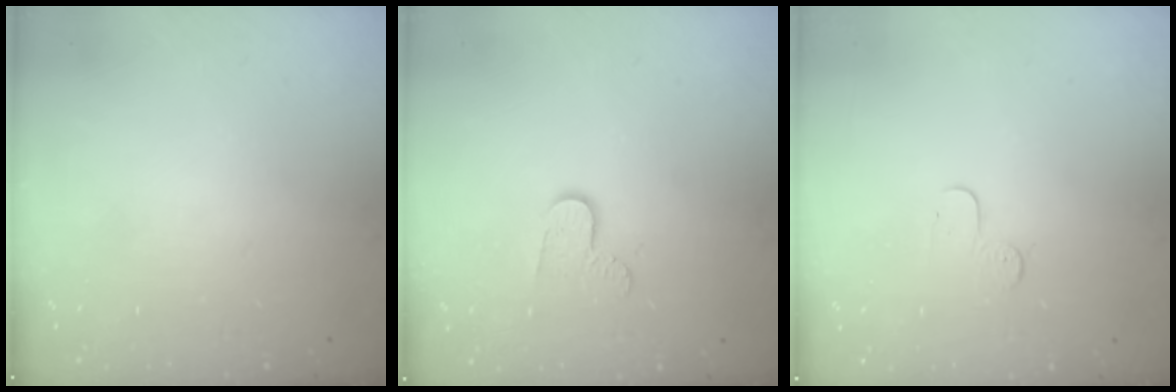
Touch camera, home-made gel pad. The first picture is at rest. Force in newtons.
{"total": 6.1, "press": 6.0, "slide": 0.6}
{"total": 3.9, "press": 3.9, "slide": 0.4}